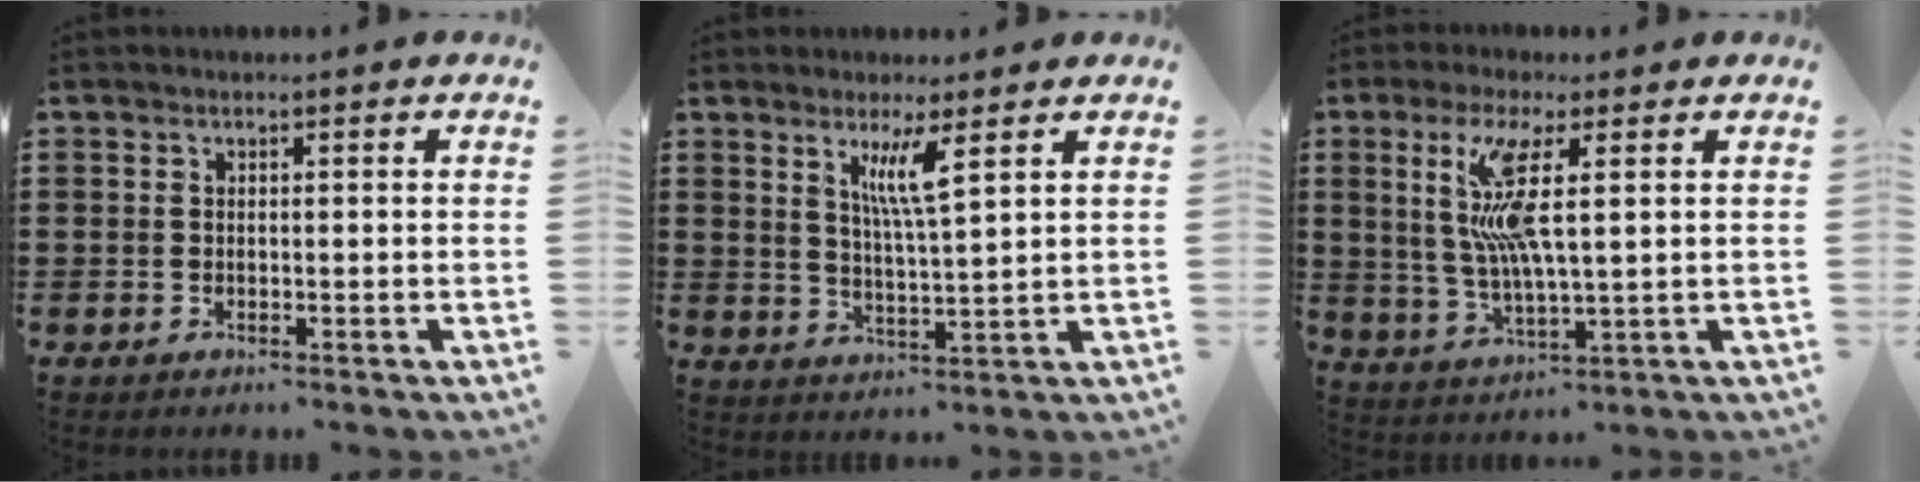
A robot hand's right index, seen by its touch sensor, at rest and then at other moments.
{"total": 5.3, "force": [2.8, 0.2, 4.4], "torque": [-0.096, -0.001, 0.046]}
{"total": 9.4, "force": [2.5, 1.6, 8.9], "torque": [-0.196, -0.009, 0.034]}